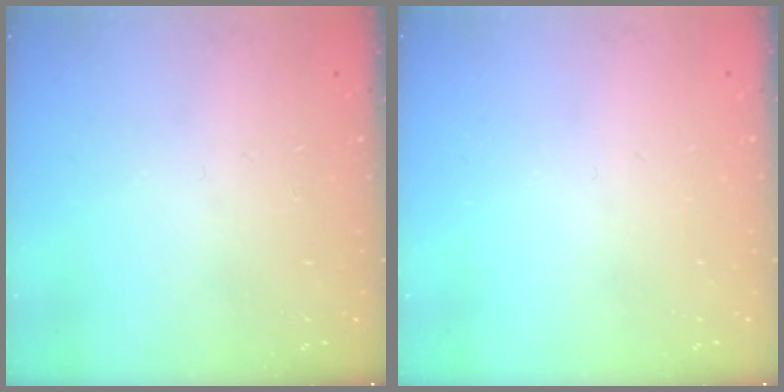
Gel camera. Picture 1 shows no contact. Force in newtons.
{"total": 0.0}